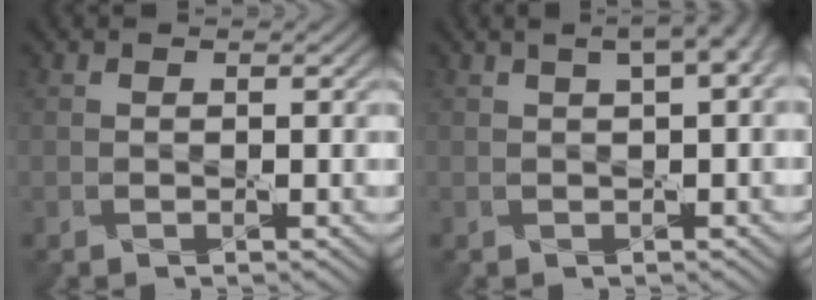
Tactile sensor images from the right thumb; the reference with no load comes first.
{"total": 4.8, "force": [2.0, 1.6, 4.0], "torque": [-0.045, 0.019, 0.020]}